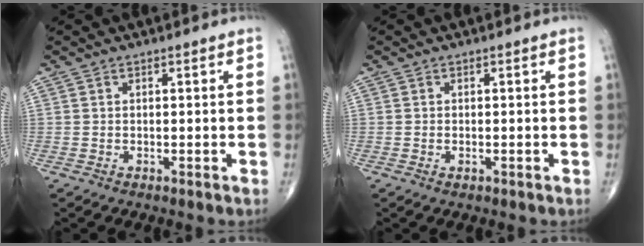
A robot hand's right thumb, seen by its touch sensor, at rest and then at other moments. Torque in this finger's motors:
{"motor_torque": [-0.16, -0.03, -0.14, 0.09, -0.02]}